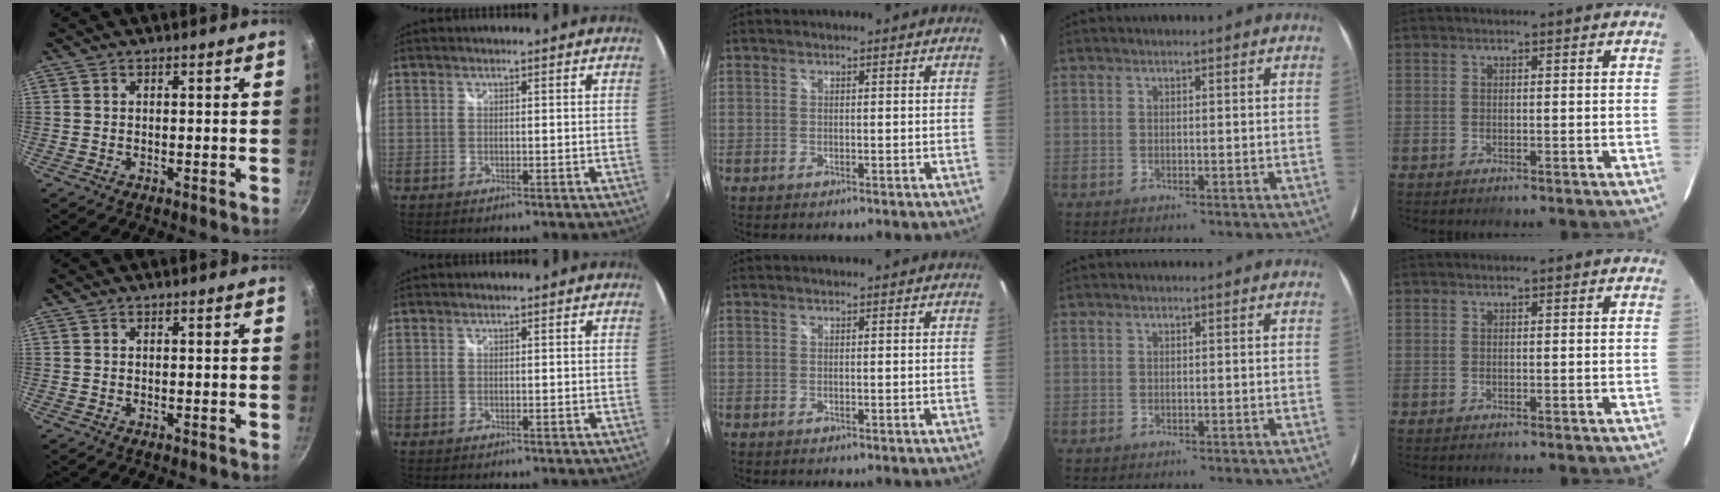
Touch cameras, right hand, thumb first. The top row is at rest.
{}